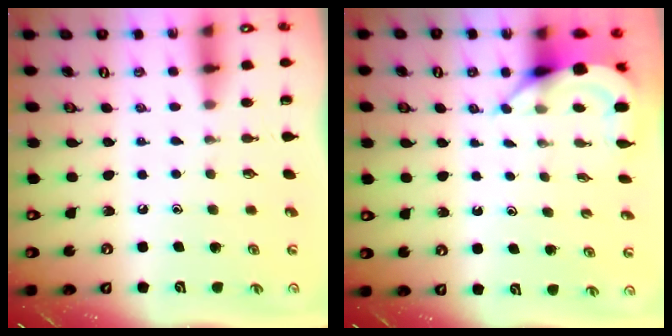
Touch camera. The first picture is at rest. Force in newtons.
{"total": 6.1, "press": 6.1, "slide": 0.4}